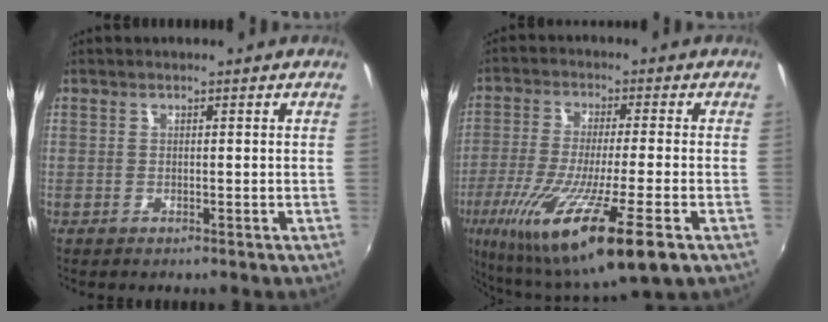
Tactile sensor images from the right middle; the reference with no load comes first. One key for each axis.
{"total": 20.5, "fx": -9.3, "fy": 2.5, "fz": 18.1, "tx": -0.359, "ty": -0.071, "tz": -0.163}